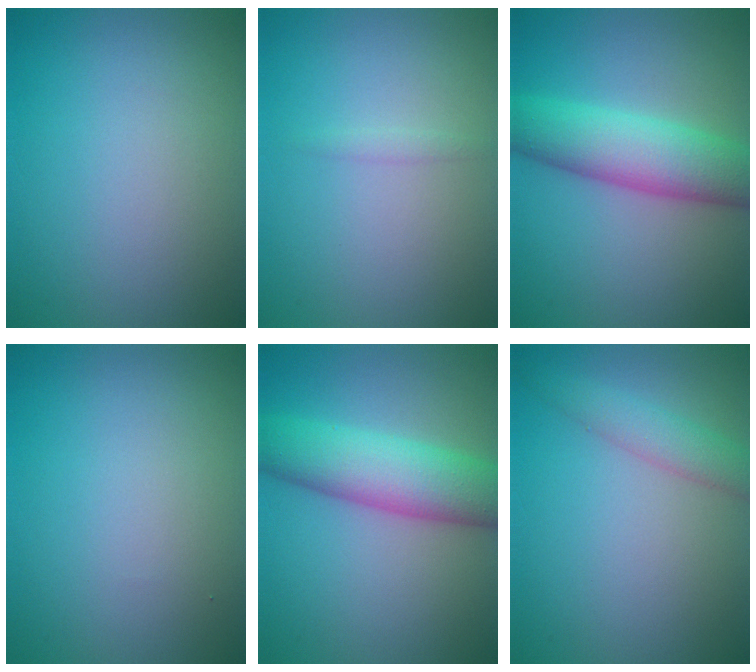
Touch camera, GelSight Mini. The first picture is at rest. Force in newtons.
{"total": 0.7, "press": 0.7, "slide": 0.0}
{"total": 7.1, "press": 7.1, "slide": 0.2}
{"total": 0.0}
{"total": 7.3, "press": 7.2, "slide": 0.1}
{"total": 2.2, "press": 2.2, "slide": 0.1}